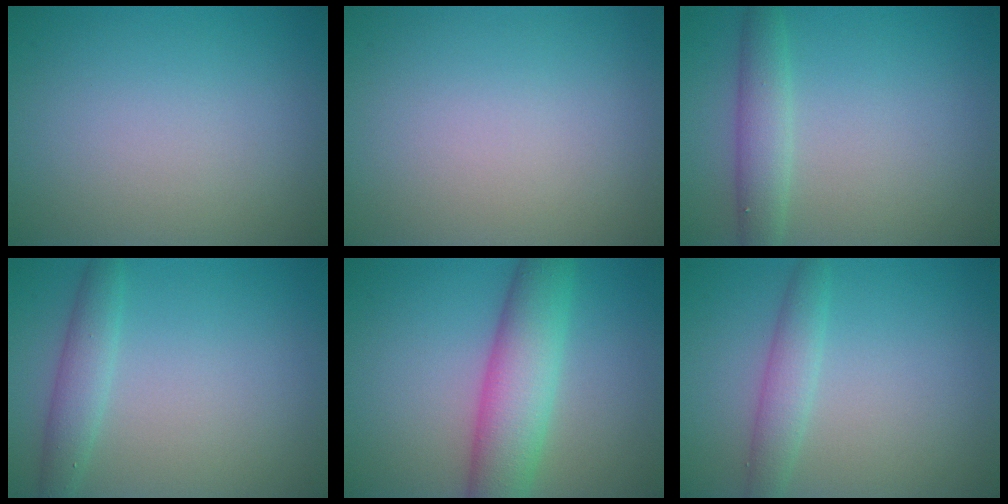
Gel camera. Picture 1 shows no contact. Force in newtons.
{"total": 0.0}
{"total": 2.8, "press": 2.8, "slide": 0.1}
{"total": 1.9, "press": 1.9, "slide": 0.1}
{"total": 6.8, "press": 6.8, "slide": 0.3}
{"total": 2.4, "press": 2.4, "slide": 0.1}